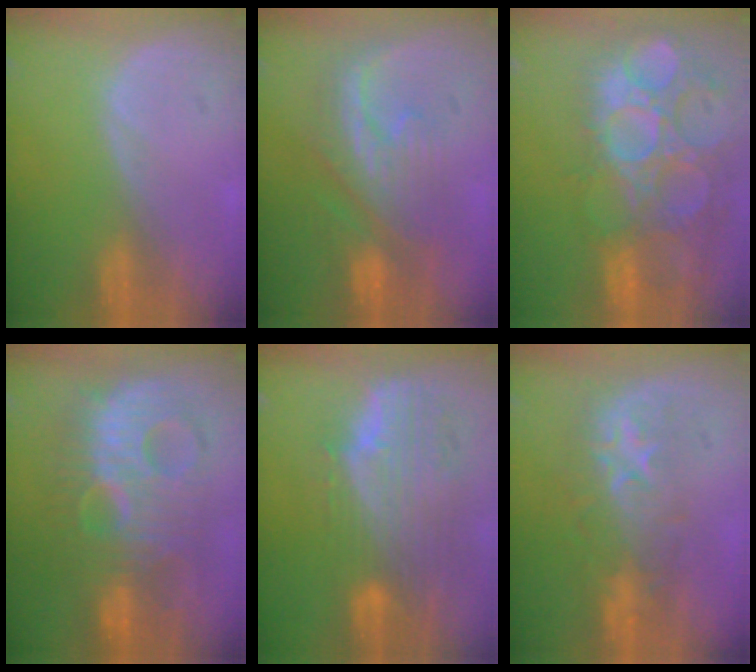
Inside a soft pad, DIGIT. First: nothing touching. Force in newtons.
{"total": 8.1, "press": 8.0, "slide": 1.0}
{"total": 15.4, "press": 12.6, "slide": 8.7}
{"total": 11.9, "press": 11.9, "slide": 0.7}
{"total": 10.8, "press": 9.3, "slide": 5.5}
{"total": 8.1, "press": 8.0, "slide": 1.1}